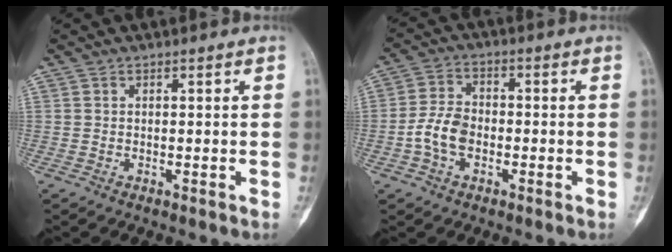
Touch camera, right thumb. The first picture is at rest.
{"total": 6.7, "force": [-1.9, 4.5, 4.6], "torque": [-0.080, 0.021, -0.045]}